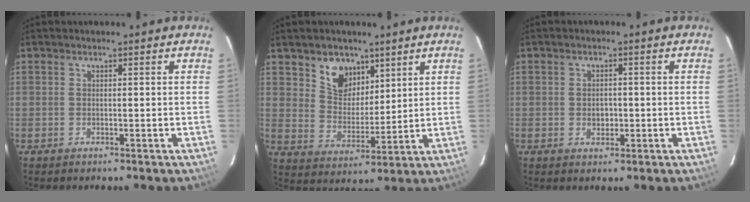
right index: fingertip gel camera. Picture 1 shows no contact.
{"total": 8.5, "force": [5.3, 5.8, 3.1], "torque": [-0.053, 0.006, 0.105]}
{"total": 2.5, "force": [-0.4, 1.8, 1.7], "torque": [-0.028, 0.003, -0.005]}